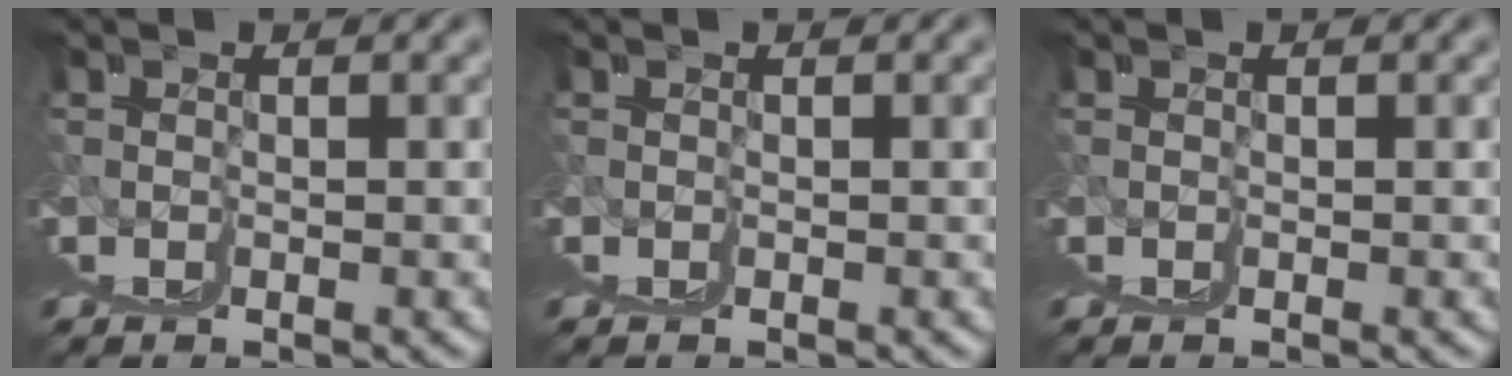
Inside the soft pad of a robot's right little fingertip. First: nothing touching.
{"total": 0.0}
{"total": 0.0}